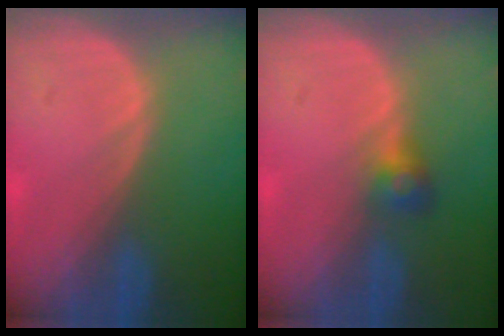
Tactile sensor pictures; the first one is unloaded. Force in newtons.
{"total": 2.7, "press": 2.6, "slide": 0.8}